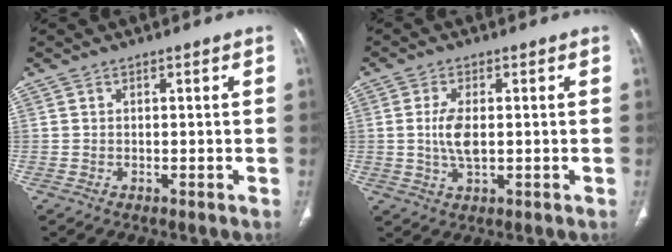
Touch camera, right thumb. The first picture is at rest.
{"total": 8.0, "force": [-0.1, 3.6, 7.2], "torque": [-0.158, -0.004, -0.001]}